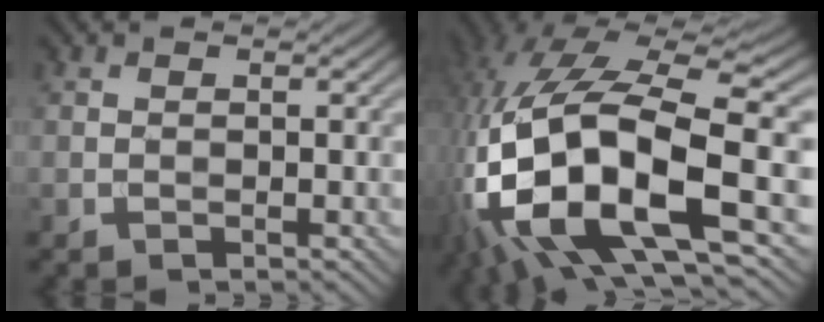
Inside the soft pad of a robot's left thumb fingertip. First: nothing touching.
{"total": 20.1, "force": [-4.4, 9.6, 17.1], "torque": [-0.363, -0.040, -0.057]}